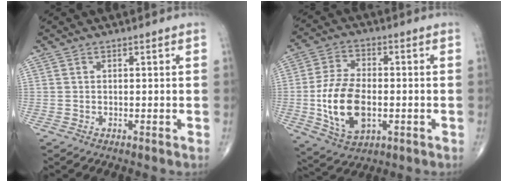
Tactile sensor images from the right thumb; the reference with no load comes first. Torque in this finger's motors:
{"motor_torque": [-0.18, 0.73, 1.13, -0.18, 0.13]}